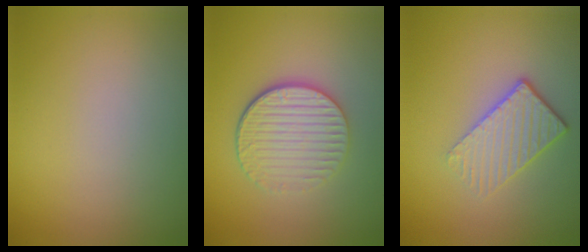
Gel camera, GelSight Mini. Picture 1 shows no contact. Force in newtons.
{"total": 4.7, "press": 3.7, "slide": 3.0}
{"total": 3.3, "press": 2.7, "slide": 1.9}